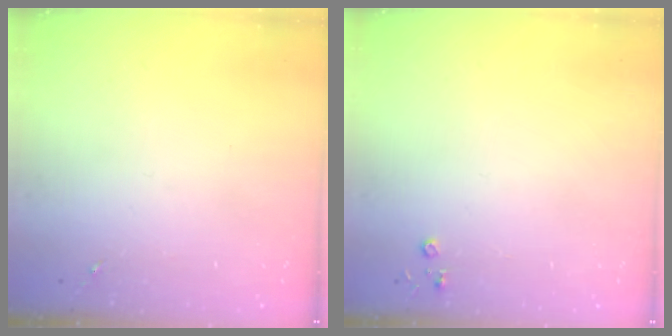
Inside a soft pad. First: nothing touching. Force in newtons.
{"total": 2.8, "press": 2.8, "slide": 0.3}